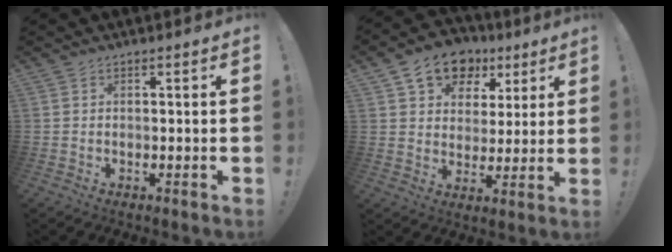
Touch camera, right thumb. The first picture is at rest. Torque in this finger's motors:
{"motor_torque": [0.52, 2.32, 0.39, -0.07, 0.01]}